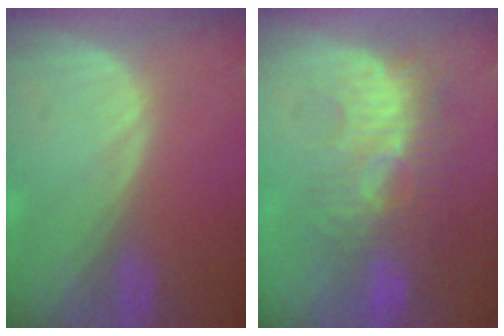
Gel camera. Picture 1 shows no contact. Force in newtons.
{"total": 9.4, "press": 8.8, "slide": 3.2}